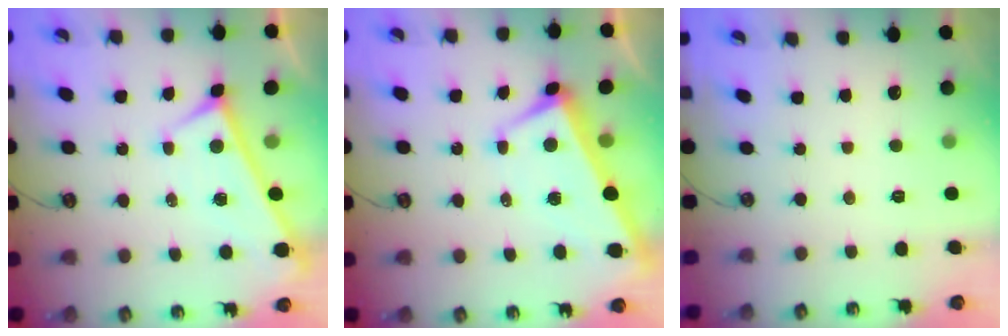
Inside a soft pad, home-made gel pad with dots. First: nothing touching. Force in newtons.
{"total": 1.6, "press": 1.3, "slide": 0.9}
{"total": 0.0}